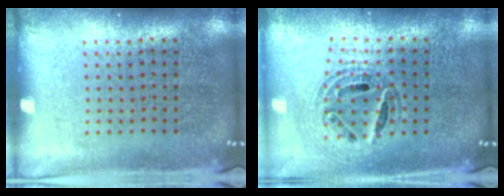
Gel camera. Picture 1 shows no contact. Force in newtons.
{"total": 0.9, "press": 0.8, "slide": 0.2}